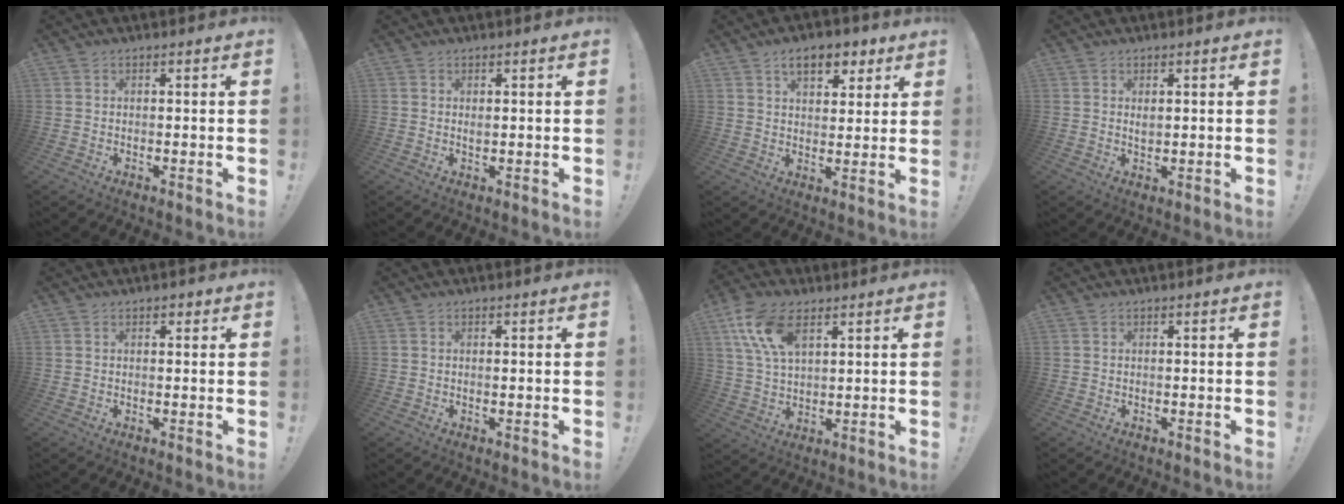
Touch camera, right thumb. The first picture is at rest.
{"total": 0.9, "force": [0.2, 0.5, 0.7], "torque": [-0.009, -0.001, 0.003]}
{"total": 9.2, "force": [5.2, 5.2, 5.5], "torque": [-0.067, -0.019, 0.091]}
{"total": 1.6, "force": [0.7, 0.9, 1.1], "torque": [-0.011, -0.004, 0.009]}
{"total": 1.1, "force": [0.5, 0.9, 0.4], "torque": [0.005, -0.002, 0.006]}
{"total": 0.5, "force": [0.3, 0.0, 0.4], "torque": [-0.002, -0.003, 0.003]}
{"total": 13.1, "force": [6.5, 7.2, 8.8], "torque": [-0.164, -0.016, 0.122]}
{"total": 0.0}